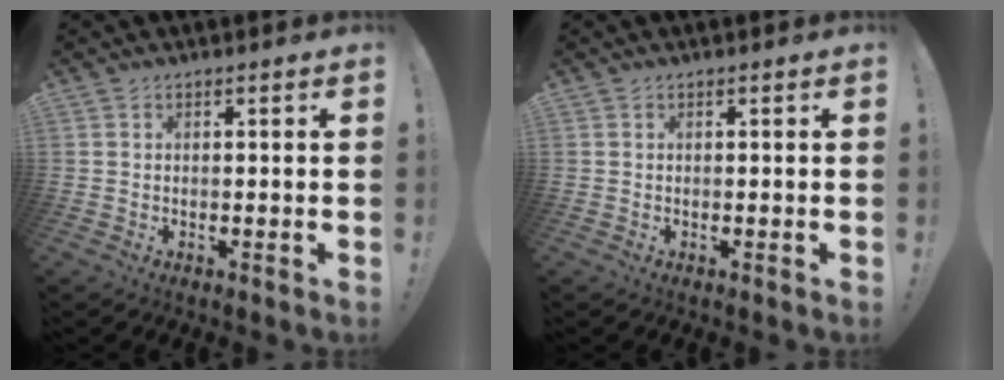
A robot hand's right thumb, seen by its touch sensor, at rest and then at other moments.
{"total": 0.0}